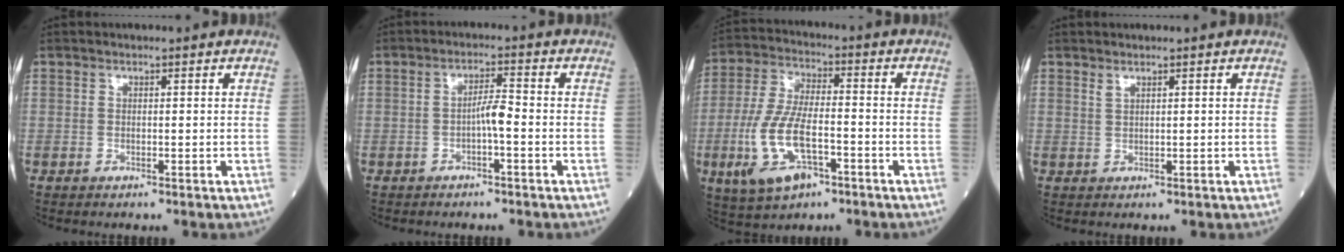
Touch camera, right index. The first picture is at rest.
{"total": 2.9, "force": [-0.9, 0.2, 2.8], "torque": [-0.047, 0.005, -0.015]}
{"total": 12.0, "force": [-4.4, 4.6, 10.2], "torque": [-0.228, -0.005, -0.078]}
{"total": 0.8, "force": [0.7, 0.0, 0.4], "torque": [-0.013, -0.001, 0.019]}